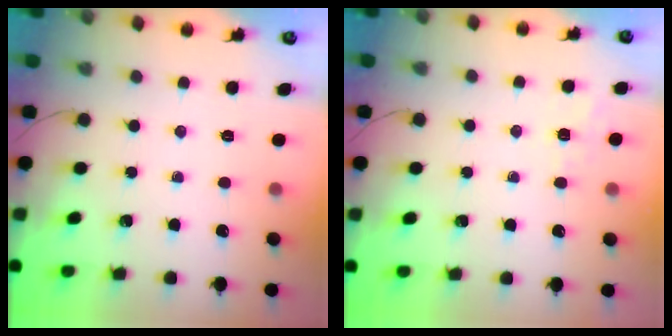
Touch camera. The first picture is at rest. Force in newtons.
{"total": 1.4, "press": 0.6, "slide": 1.3}